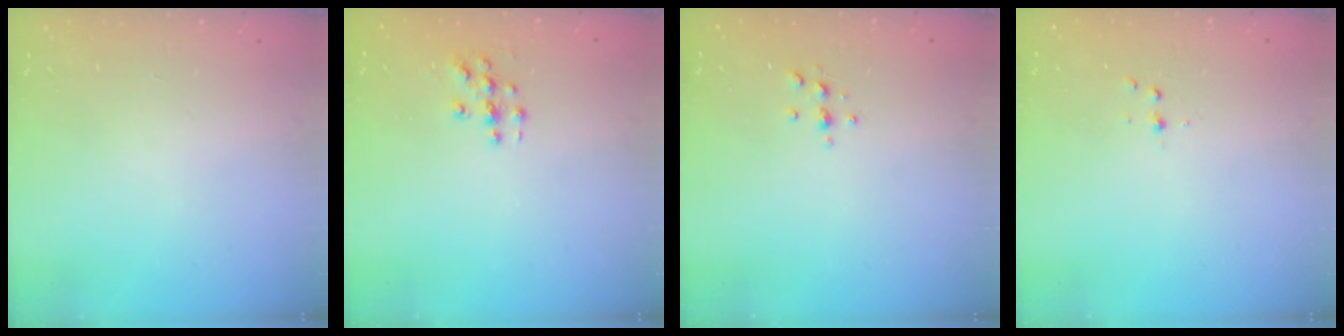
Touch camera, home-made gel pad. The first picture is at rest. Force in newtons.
{"total": 3.6, "press": 3.6, "slide": 0.3}
{"total": 3.1, "press": 3.1, "slide": 0.5}
{"total": 3.2, "press": 3.1, "slide": 0.4}